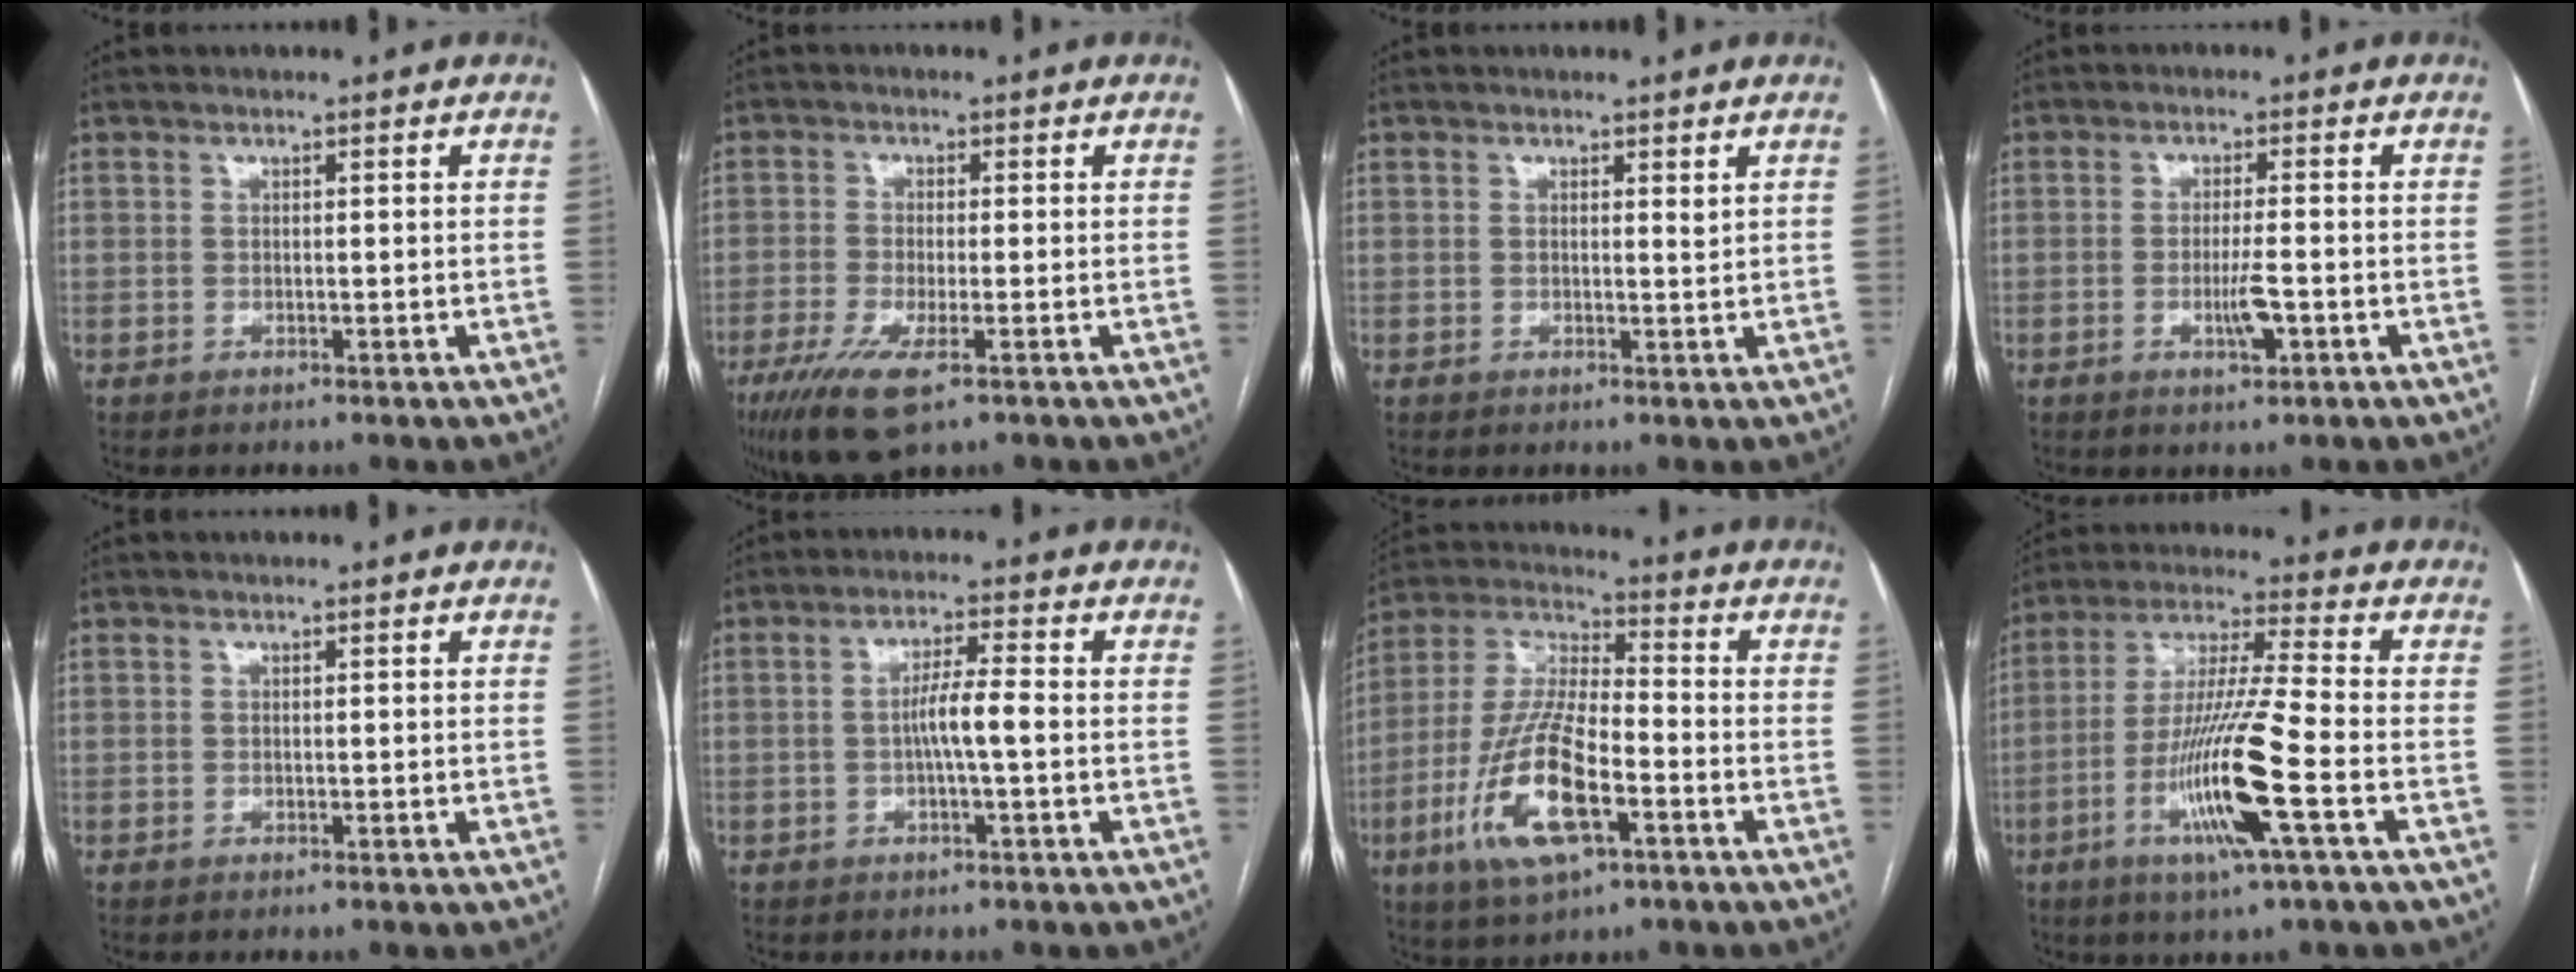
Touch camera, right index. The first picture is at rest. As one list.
[{"total": 8.4, "force": [-4.7, 1.9, 6.7], "torque": [-0.130, -0.024, -0.078]}, {"total": 0.8, "force": [0.5, 0.1, 0.6], "torque": [-0.010, 0.000, 0.009]}, {"total": 3.9, "force": [-1.4, 0.3, 3.6], "torque": [-0.068, -0.004, -0.022]}, {"total": 0.0}, {"total": 4.6, "force": [-0.6, 0.0, 4.5], "torque": [-0.085, 0.006, -0.012]}, {"total": 15.8, "force": [-5.9, 4.3, 14.0], "torque": [-0.300, -0.010, -0.103]}, {"total": 14.8, "force": [-5.2, -0.6, 13.8], "torque": [-0.277, -0.015, -0.101]}]